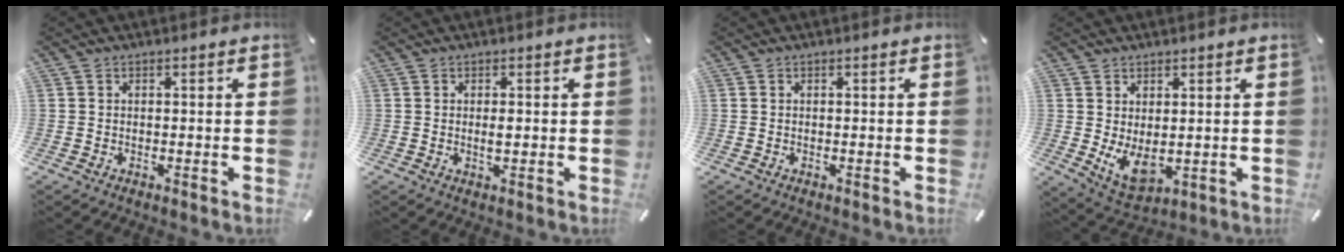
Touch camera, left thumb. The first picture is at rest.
{"total": 1.7, "force": [0.0, 0.6, 1.6], "torque": [-0.031, 0.000, 0.000]}
{"total": 0.0}
{"total": 6.9, "force": [0.7, 4.6, 5.1], "torque": [-0.090, -0.018, 0.015]}